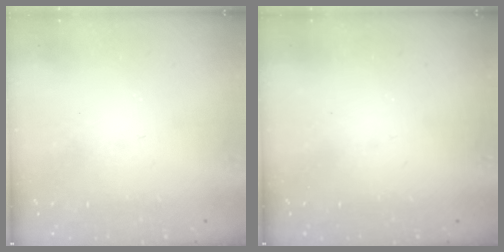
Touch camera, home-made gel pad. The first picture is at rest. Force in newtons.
{"total": 0.0}